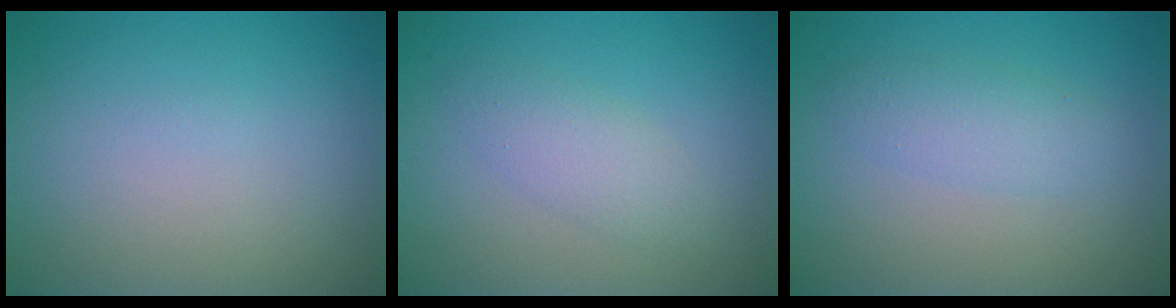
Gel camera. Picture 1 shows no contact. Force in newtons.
{"total": 2.3, "press": 2.3, "slide": 0.1}
{"total": 2.2, "press": 2.2, "slide": 0.1}